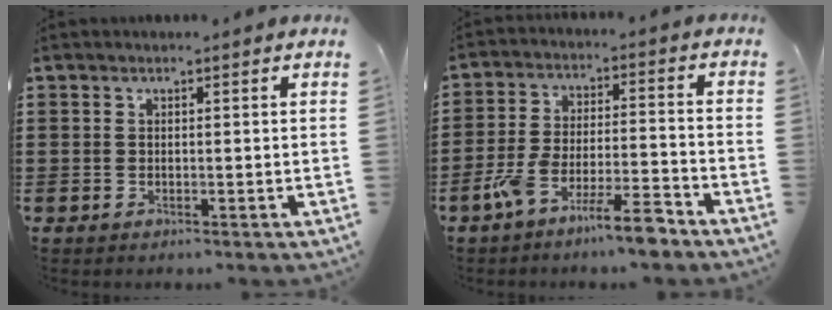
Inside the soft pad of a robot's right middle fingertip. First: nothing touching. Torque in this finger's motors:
{"motor_torque": [1.55, -0.59, 0.61, 0.21]}